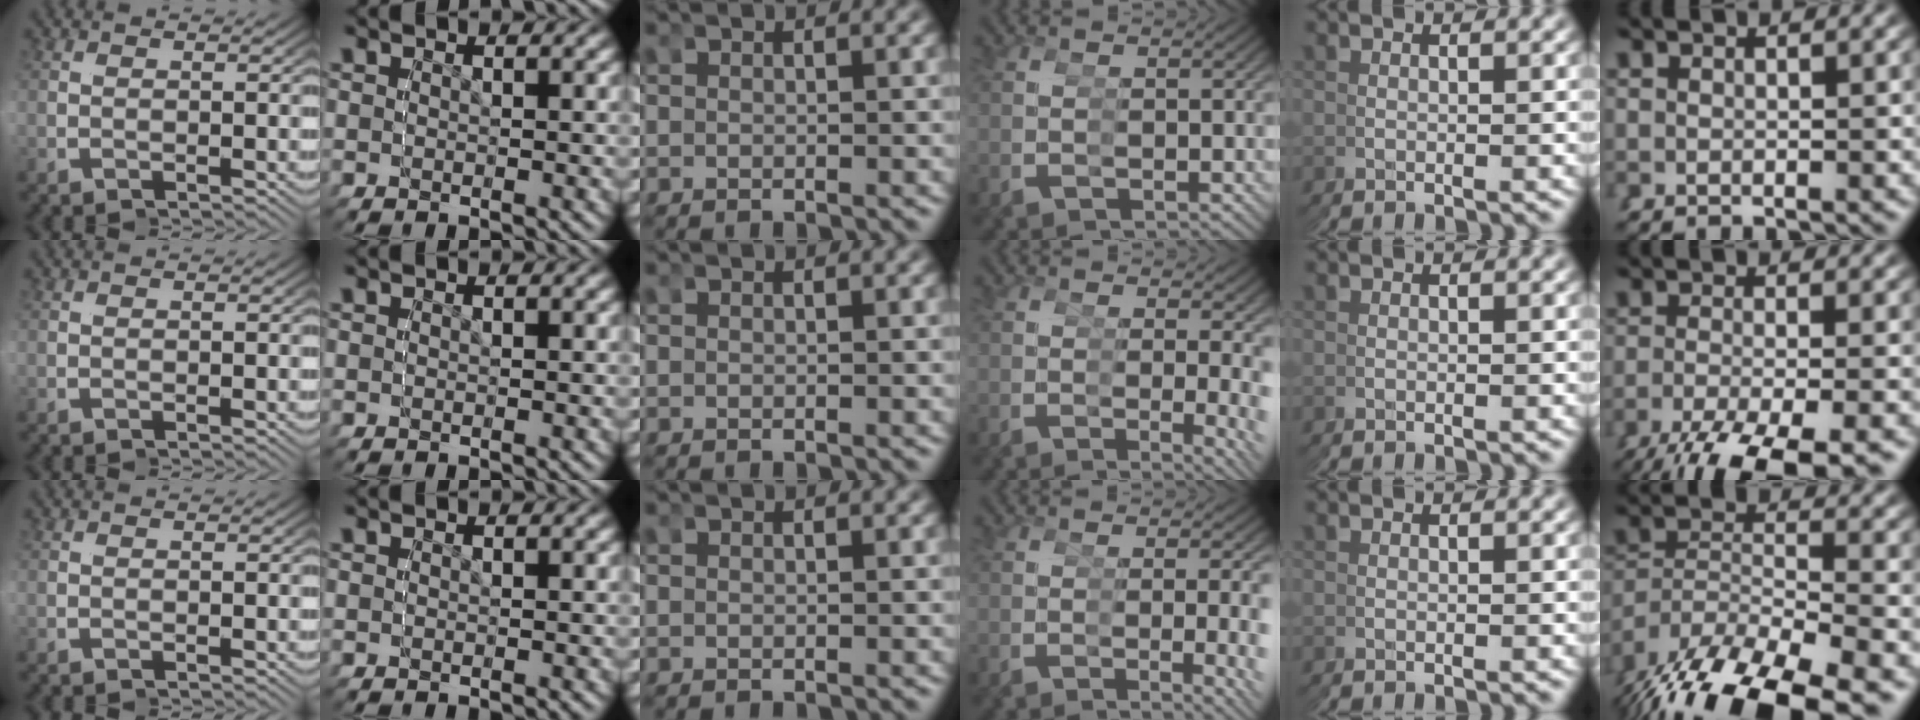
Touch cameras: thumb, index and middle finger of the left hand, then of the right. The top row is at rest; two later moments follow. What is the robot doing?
{"motion": "grasp_and_lifting", "object": "condiment"}